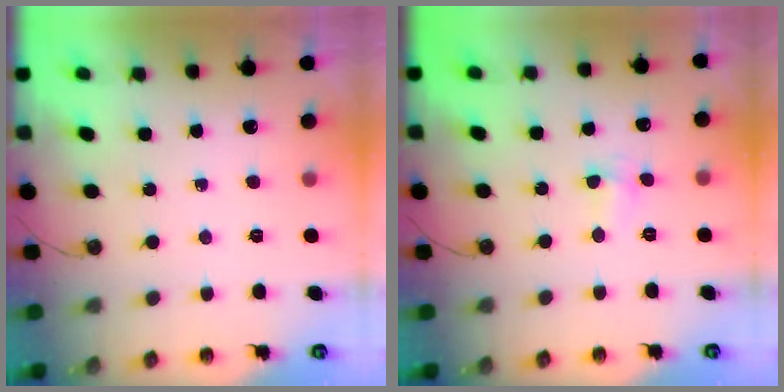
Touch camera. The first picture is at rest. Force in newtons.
{"total": 2.9, "press": 2.7, "slide": 1.0}